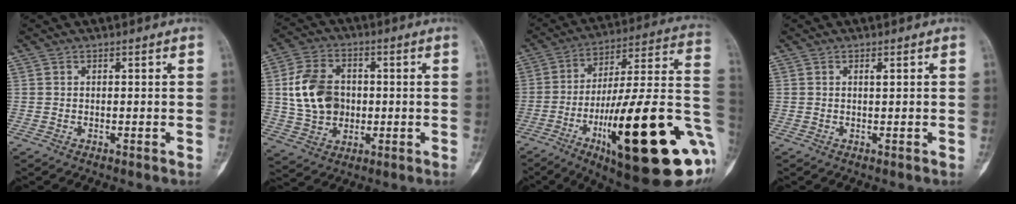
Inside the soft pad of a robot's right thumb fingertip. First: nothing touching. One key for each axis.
{"total": 12.2, "fx": 0.9, "fy": 9.3, "fz": 7.9, "tx": -0.125, "ty": 0.007, "tz": 0.020}
{"total": 33.9, "fx": -10.0, "fy": 8.2, "fz": 31.3, "tx": -0.412, "ty": 0.022, "tz": -0.146}
{"total": 0.7, "fx": 0.3, "fy": 0.0, "fz": 0.6, "tx": -0.012, "ty": 0.001, "tz": 0.006}